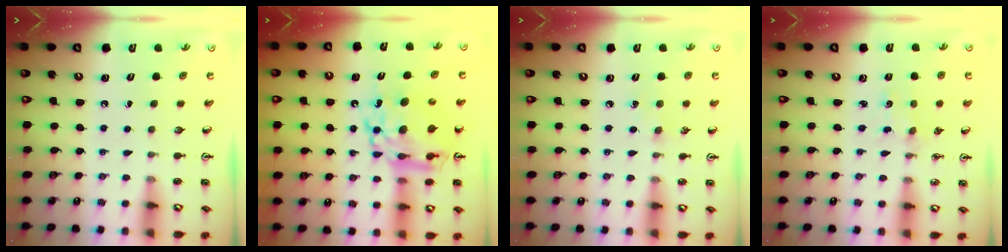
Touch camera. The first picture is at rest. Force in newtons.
{"total": 14.9, "press": 14.8, "slide": 1.8}
{"total": 3.7, "press": 3.7, "slide": 0.6}
{"total": 0.0}